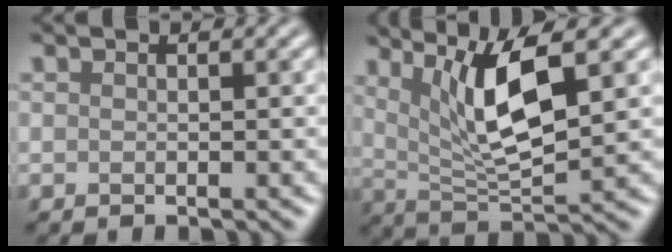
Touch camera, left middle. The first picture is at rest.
{"total": 7.1, "force": [2.8, 1.8, 6.3], "torque": [-0.114, -0.008, 0.053]}